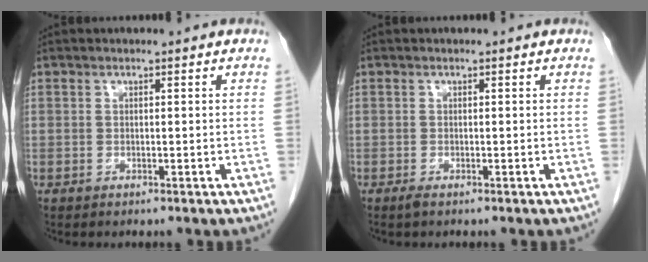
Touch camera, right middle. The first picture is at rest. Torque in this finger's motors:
{"motor_torque": [0.40, -0.12, 0.09, 0.02]}